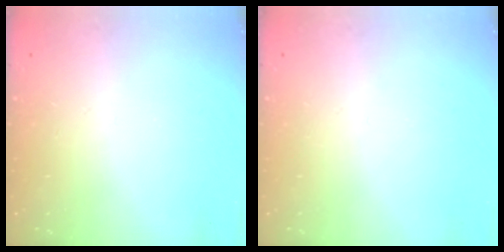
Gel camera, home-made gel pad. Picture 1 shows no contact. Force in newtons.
{"total": 0.0}